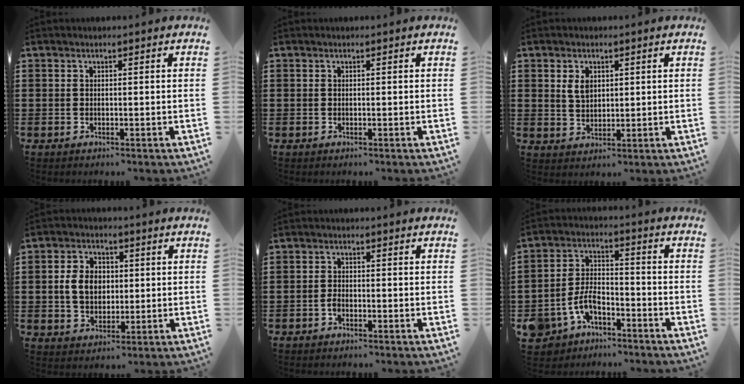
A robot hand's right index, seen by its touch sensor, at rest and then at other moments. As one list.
[{"total": 0.0}, {"total": 3.1, "force": [1.2, 2.0, 2.0], "torque": [-0.047, 0.006, 0.023]}, {"total": 6.2, "force": [0.3, 4.7, 4.1], "torque": [-0.096, 0.009, -0.003]}, {"total": 1.4, "force": [-0.8, 0.7, 0.9], "torque": [-0.021, -0.002, -0.014]}, {"total": 6.3, "force": [-4.1, 3.4, 3.4], "torque": [-0.095, 0.007, -0.086]}]